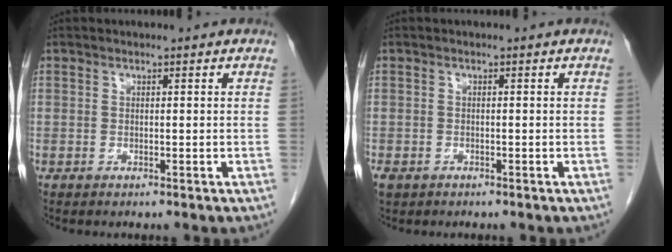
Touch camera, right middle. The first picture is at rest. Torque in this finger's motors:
{"motor_torque": [0.22, -0.29, 0.20, 0.10]}